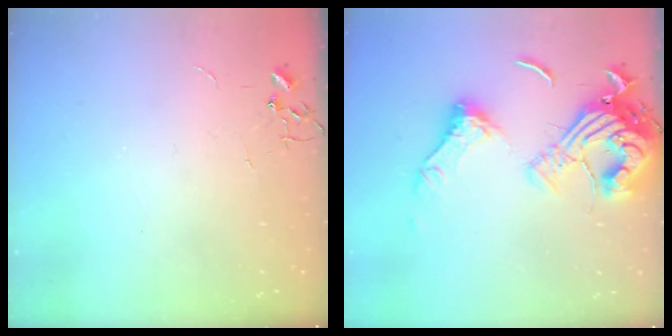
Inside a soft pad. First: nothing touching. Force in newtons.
{"total": 18.3, "press": 18.2, "slide": 1.9}